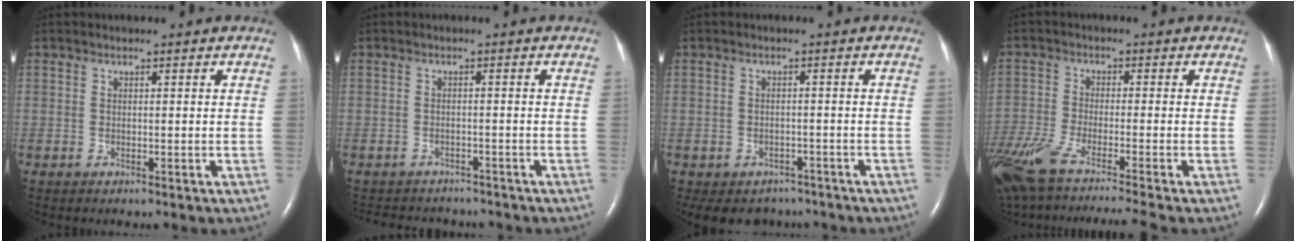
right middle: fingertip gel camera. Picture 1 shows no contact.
{"total": 8.0, "force": [-7.4, 2.8, 1.4], "torque": [-0.026, 0.003, -0.091]}
{"total": 7.8, "force": [-6.3, 4.5, 1.1], "torque": [-0.021, 0.008, -0.076]}
{"total": 15.2, "force": [-12.0, -0.2, 9.3], "torque": [-0.185, -0.044, -0.205]}